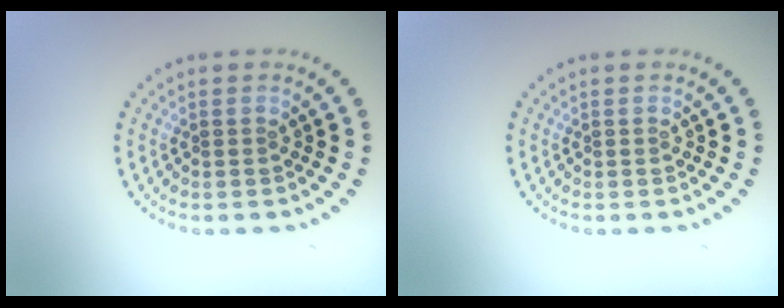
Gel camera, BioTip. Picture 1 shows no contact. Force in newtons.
{"total": 0.0}